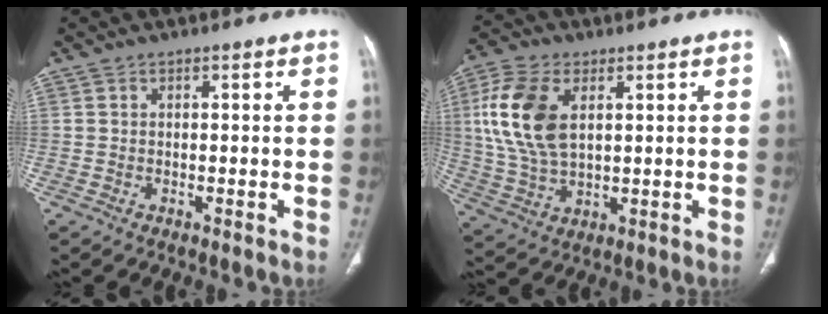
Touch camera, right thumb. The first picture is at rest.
{"total": 14.2, "force": [3.6, 8.2, 10.9], "torque": [-0.232, -0.004, 0.074]}